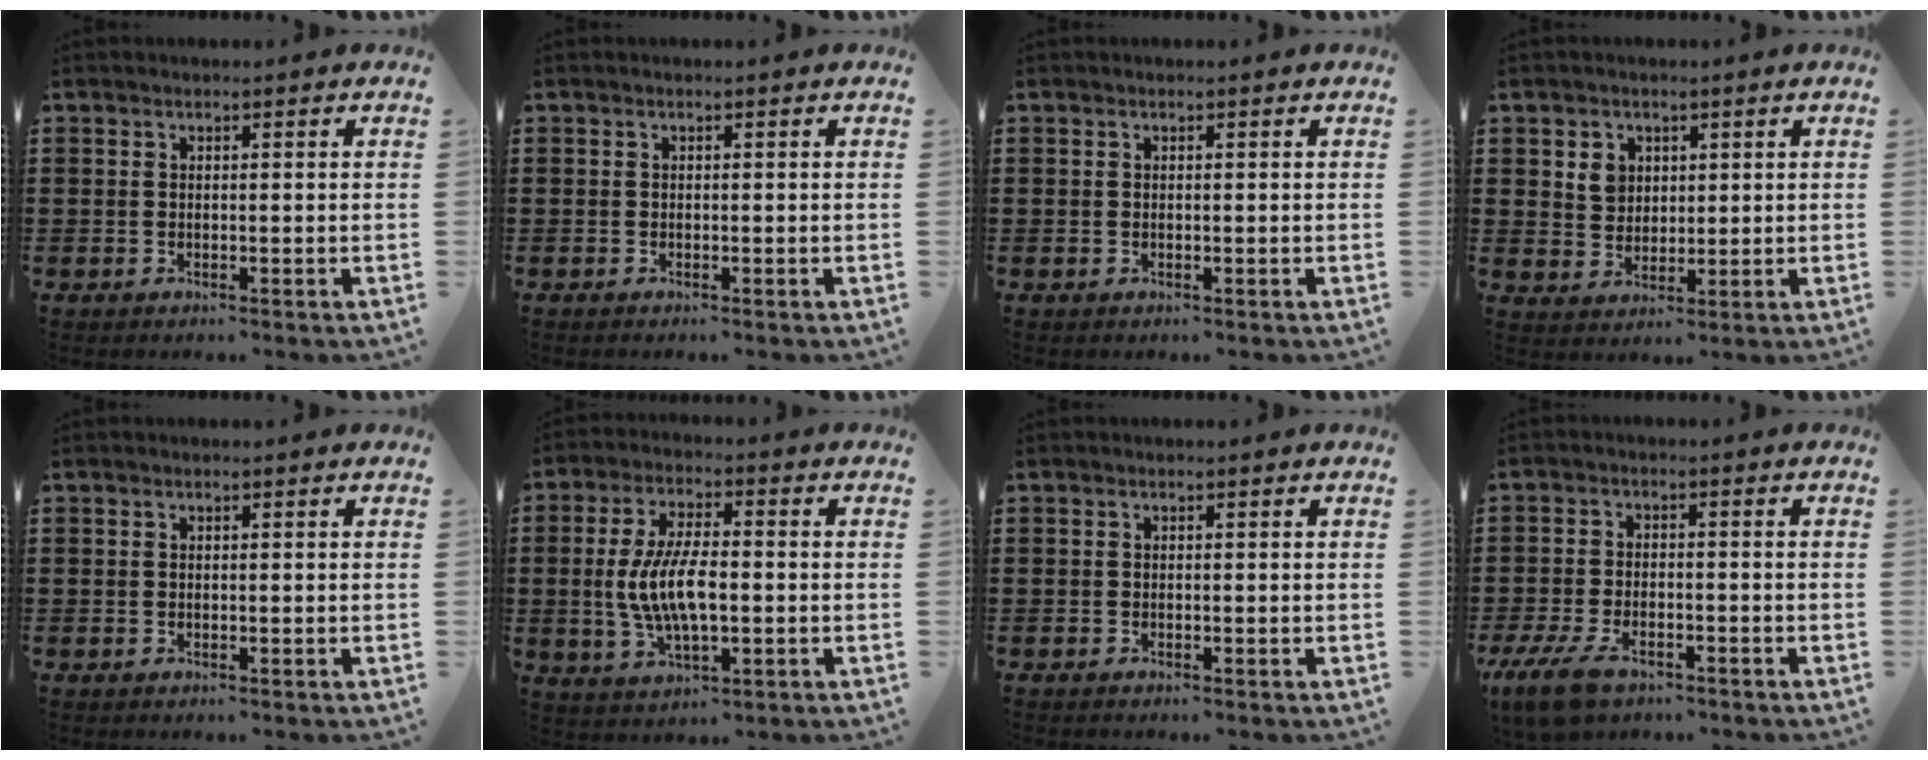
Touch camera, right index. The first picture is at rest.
{"total": 0.0}
{"total": 0.0}
{"total": 3.7, "force": [1.6, 3.1, 1.1], "torque": [-0.026, 0.006, 0.027]}
{"total": 0.0}
{"total": 9.2, "force": [-0.8, 3.7, 8.4], "torque": [-0.190, -0.007, -0.024]}
{"total": 0.0}
{"total": 5.8, "force": [-4.2, 1.9, 3.5], "torque": [-0.091, -0.009, -0.084]}